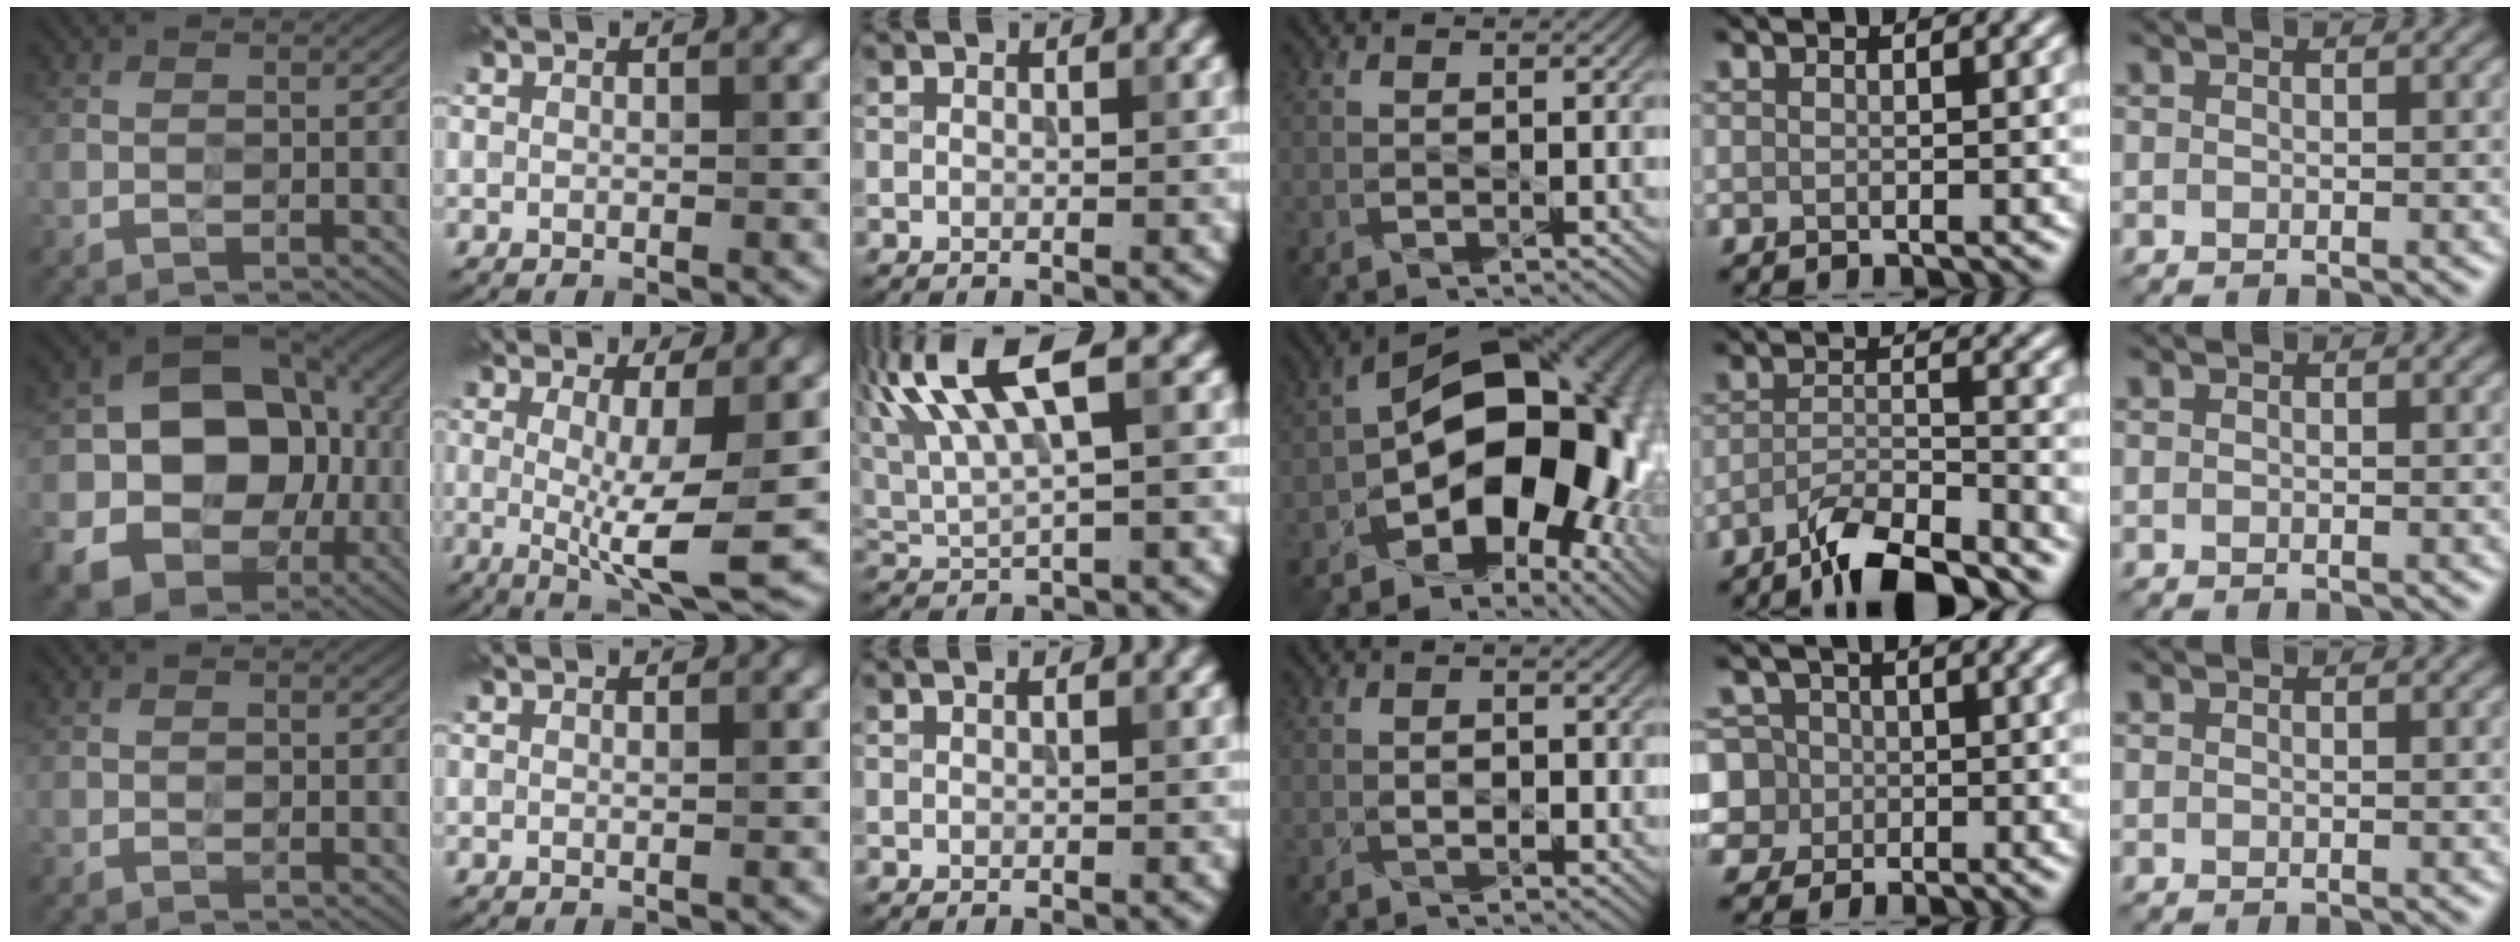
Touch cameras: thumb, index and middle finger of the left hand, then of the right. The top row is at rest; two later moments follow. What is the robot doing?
{"motion": "wipe", "object": "glasses"}